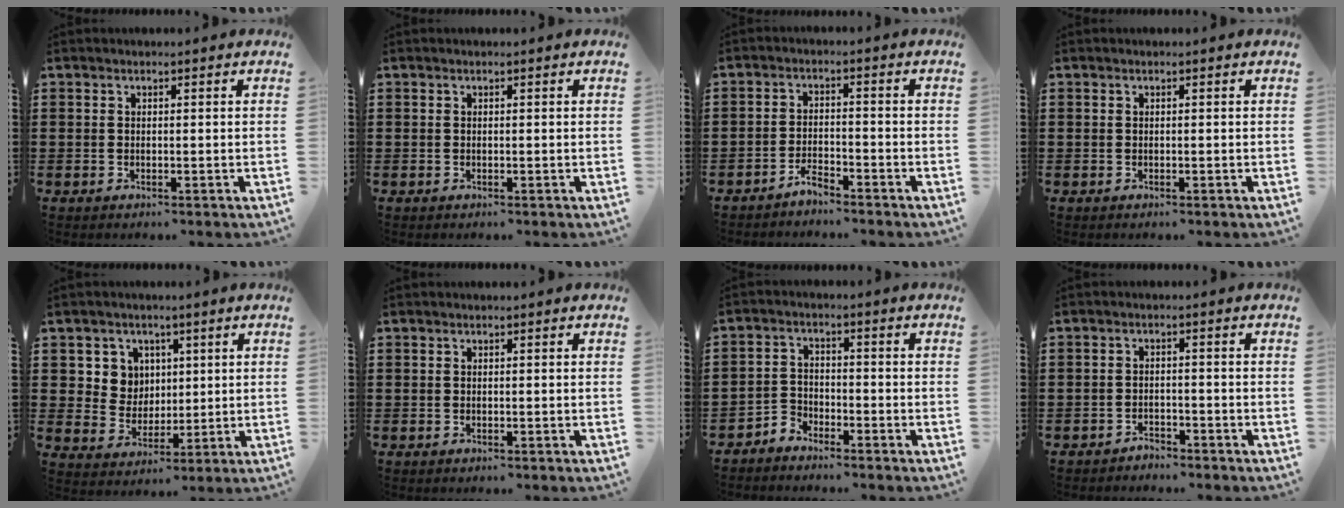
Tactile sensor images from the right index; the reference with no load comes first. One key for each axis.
{"total": 0.0}
{"total": 2.8, "fx": -2.7, "fy": 0.3, "fz": 0.4, "tx": -0.014, "ty": 0.005, "tz": -0.056}
{"total": 0.0}
{"total": 5.9, "fx": 2.3, "fy": 5.4, "fz": 0.8, "tx": -0.039, "ty": 0.011, "tz": 0.042}
{"total": 0.0}
{"total": 2.8, "fx": -2.7, "fy": 0.9, "fz": 0.0, "tx": -0.011, "ty": 0.004, "tz": -0.058}
{"total": 1.9, "fx": -1.9, "fy": 0.4, "fz": 0.0, "tx": -0.008, "ty": 0.003, "tz": -0.042}